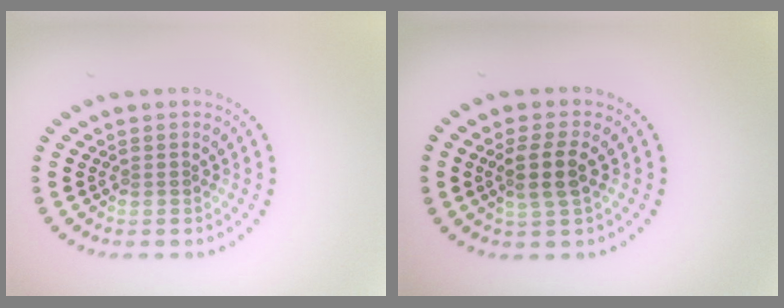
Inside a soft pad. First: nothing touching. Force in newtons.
{"total": 2.8, "press": 2.5, "slide": 1.3}